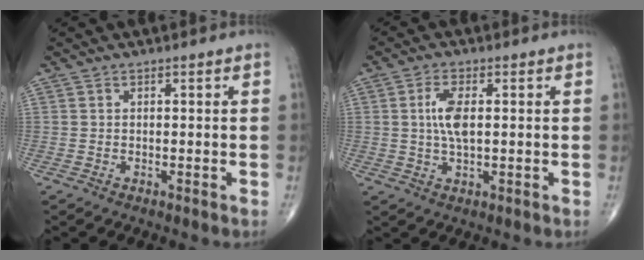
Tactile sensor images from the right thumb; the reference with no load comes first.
{"total": 5.6, "force": [0.7, 2.2, 5.1], "torque": [-0.107, -0.001, 0.012]}